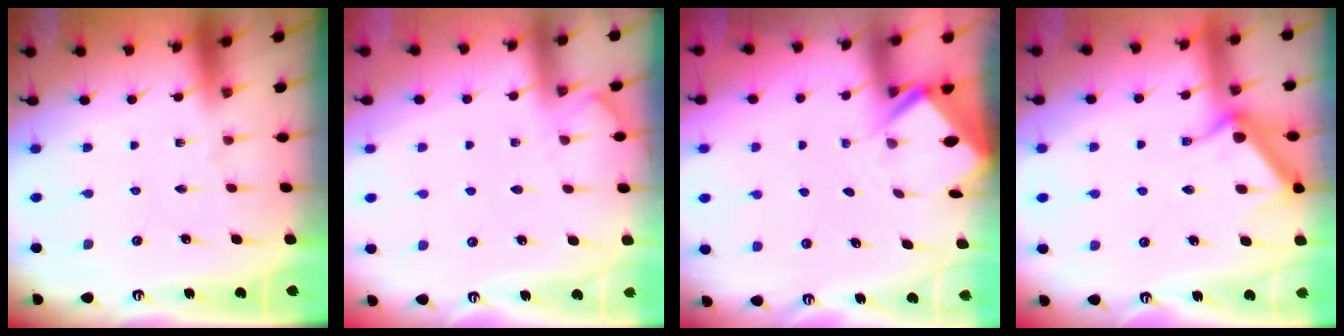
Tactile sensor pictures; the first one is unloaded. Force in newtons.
{"total": 4.5, "press": 4.5, "slide": 0.6}
{"total": 2.4, "press": 2.4, "slide": 0.2}
{"total": 10.8, "press": 10.8, "slide": 0.3}